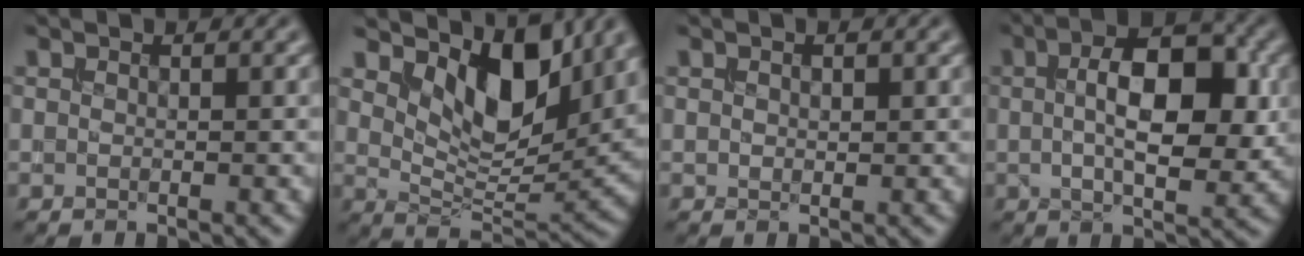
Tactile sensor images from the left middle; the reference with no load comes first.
{"total": 8.8, "force": [4.6, 4.3, 6.1], "torque": [-0.094, -0.008, 0.073]}
{"total": 0.7, "force": [0.3, 0.5, 0.5], "torque": [-0.011, -0.001, 0.005]}
{"total": 8.2, "force": [0.8, 3.6, 7.3], "torque": [-0.111, 0.009, 0.007]}